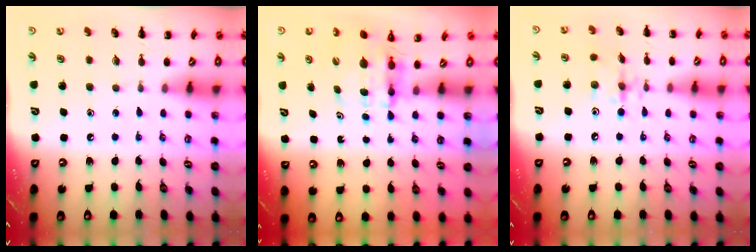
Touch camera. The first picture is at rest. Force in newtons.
{"total": 3.9, "press": 3.9, "slide": 0.1}
{"total": 5.9, "press": 5.9, "slide": 0.6}